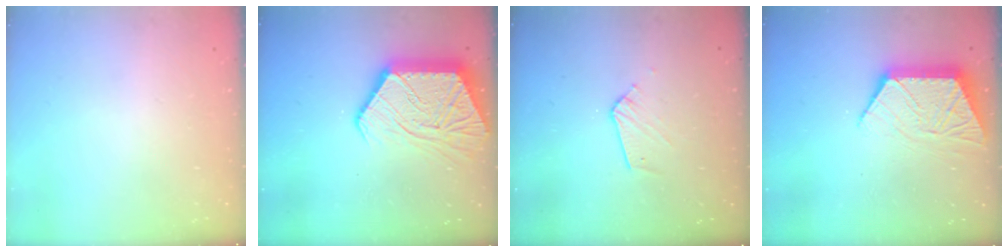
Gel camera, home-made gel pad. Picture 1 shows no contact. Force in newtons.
{"total": 18.9, "press": 18.9, "slide": 1.4}
{"total": 6.2, "press": 6.2, "slide": 0.3}
{"total": 10.9, "press": 10.9, "slide": 0.7}